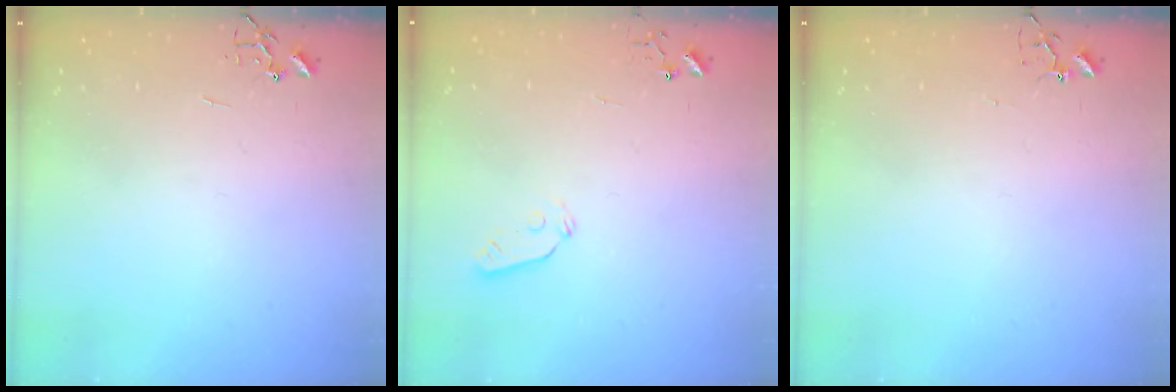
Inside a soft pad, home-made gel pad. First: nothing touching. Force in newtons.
{"total": 4.2, "press": 4.2, "slide": 0.5}
{"total": 3.9, "press": 3.9, "slide": 0.3}